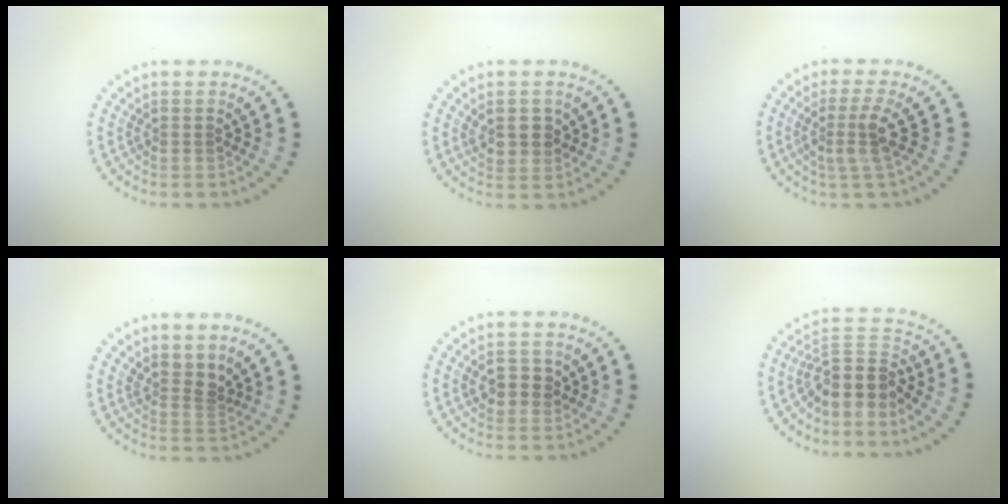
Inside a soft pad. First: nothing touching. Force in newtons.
{"total": 2.6, "press": 2.5, "slide": 0.6}
{"total": 2.7, "press": 1.9, "slide": 1.9}
{"total": 1.9, "press": 1.4, "slide": 1.3}
{"total": 2.2, "press": 2.2, "slide": 0.4}
{"total": 4.3, "press": 3.6, "slide": 2.3}